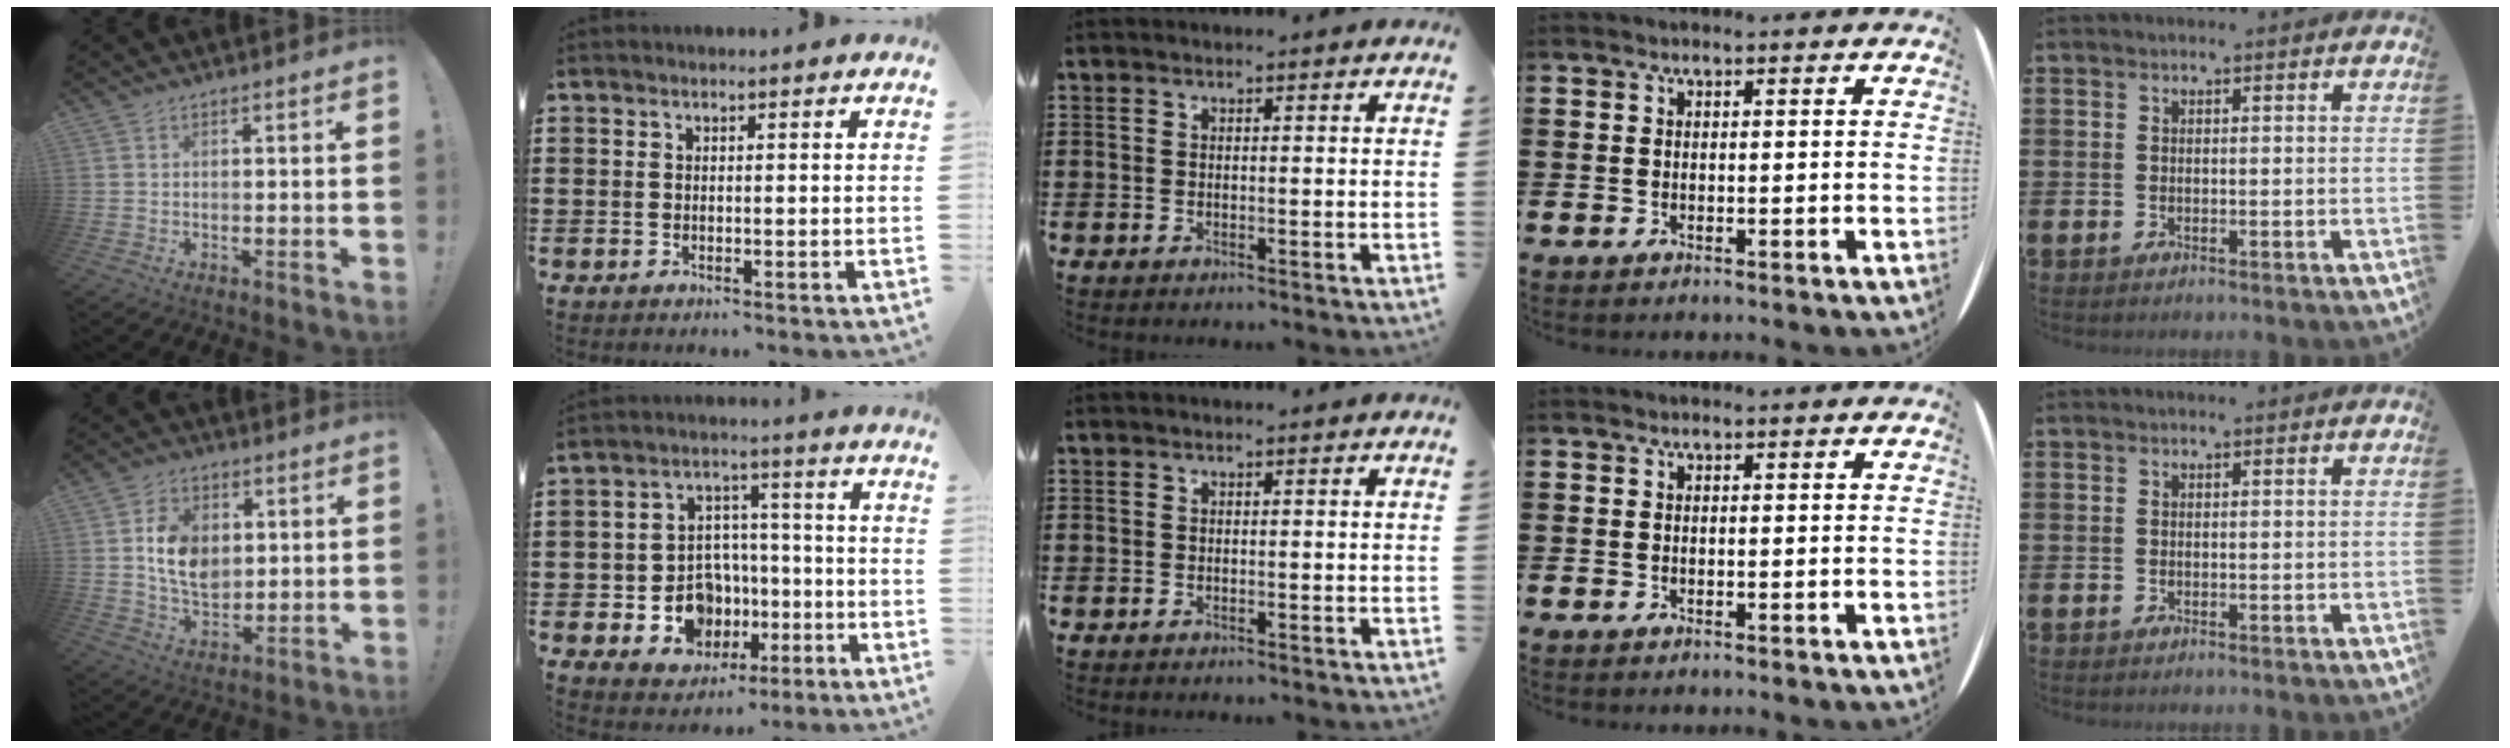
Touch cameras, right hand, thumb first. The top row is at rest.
{"thumb": {"total": 11.4, "force": [3.0, 8.8, 6.5], "torque": [-0.104, -0.005, 0.059]}, "index": {"total": 9.2, "force": [-2.0, 8.0, 4.1], "torque": [-0.090, 0.010, -0.026]}}